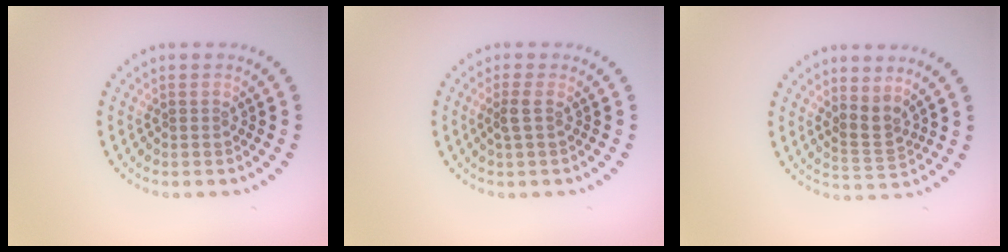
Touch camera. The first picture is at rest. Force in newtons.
{"total": 1.2, "press": 1.0, "slide": 0.7}
{"total": 2.3, "press": 1.5, "slide": 1.7}